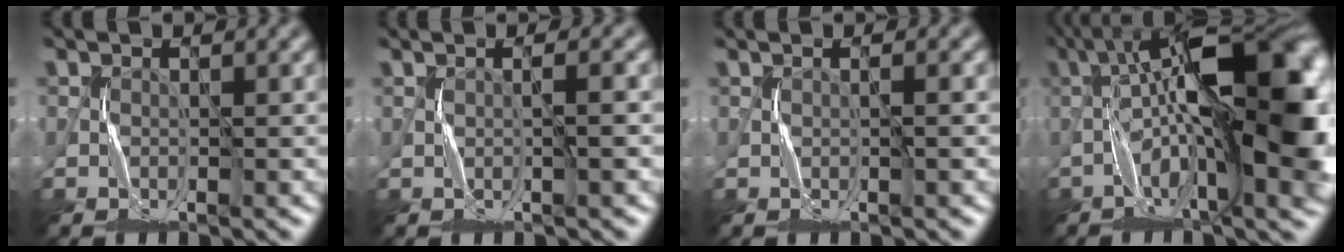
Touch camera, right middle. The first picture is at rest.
{"total": 2.7, "force": [0.4, 0.8, 2.6], "torque": [-0.020, 0.011, -0.010]}
{"total": 1.1, "force": [0.2, 0.1, 1.1], "torque": [-0.015, -0.003, -0.001]}
{"total": 18.6, "force": [-1.2, 6.2, 17.5], "torque": [-0.288, 0.029, -0.027]}